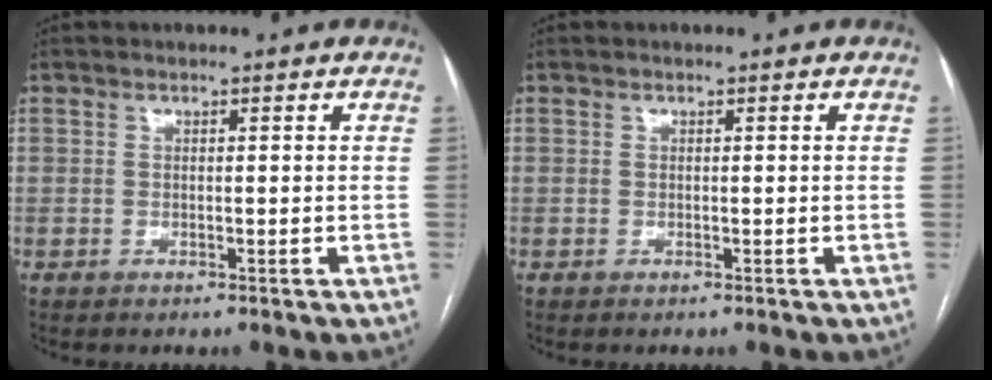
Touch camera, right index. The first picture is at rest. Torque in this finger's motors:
{"motor_torque": [0.00, 0.00, 0.00, 0.01]}